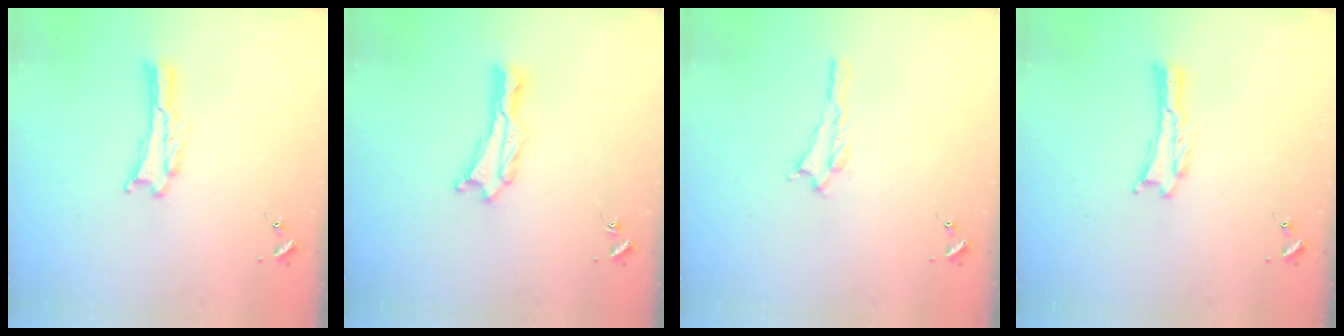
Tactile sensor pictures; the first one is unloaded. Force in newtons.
{"total": 0.9, "press": 0.9, "slide": 0.2}
{"total": 0.6, "press": 0.6, "slide": 0.2}
{"total": 0.0}